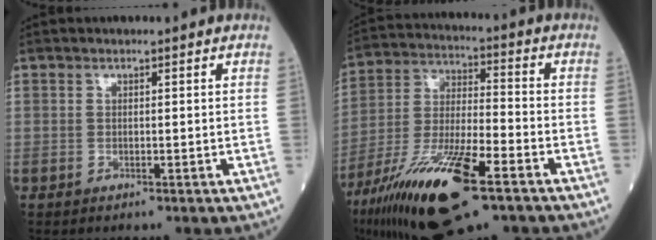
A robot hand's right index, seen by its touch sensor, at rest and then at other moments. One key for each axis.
{"total": 19.7, "fx": -11.0, "fy": 4.1, "fz": 15.7, "tx": -0.310, "ty": -0.038, "tz": -0.194}